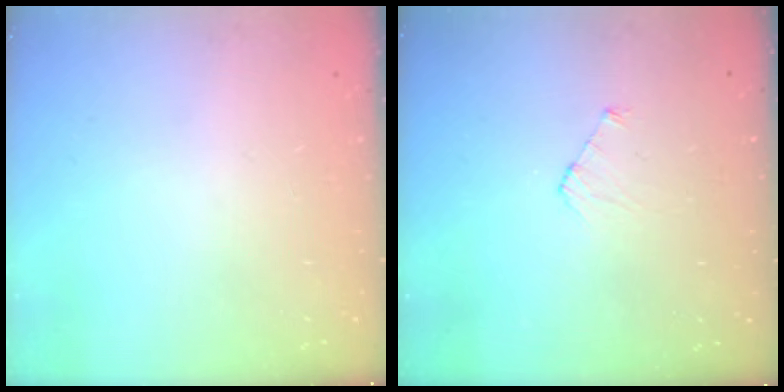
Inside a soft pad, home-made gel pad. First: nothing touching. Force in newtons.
{"total": 3.6, "press": 3.6, "slide": 0.2}